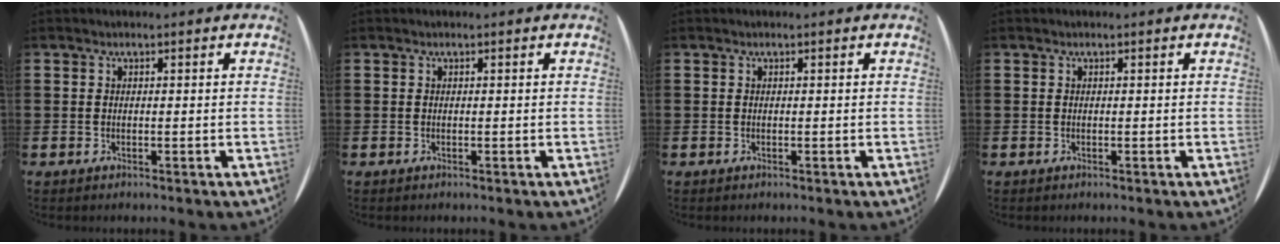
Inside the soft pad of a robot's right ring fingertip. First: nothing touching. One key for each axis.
{"total": 0.0}
{"total": 0.0}
{"total": 0.0}